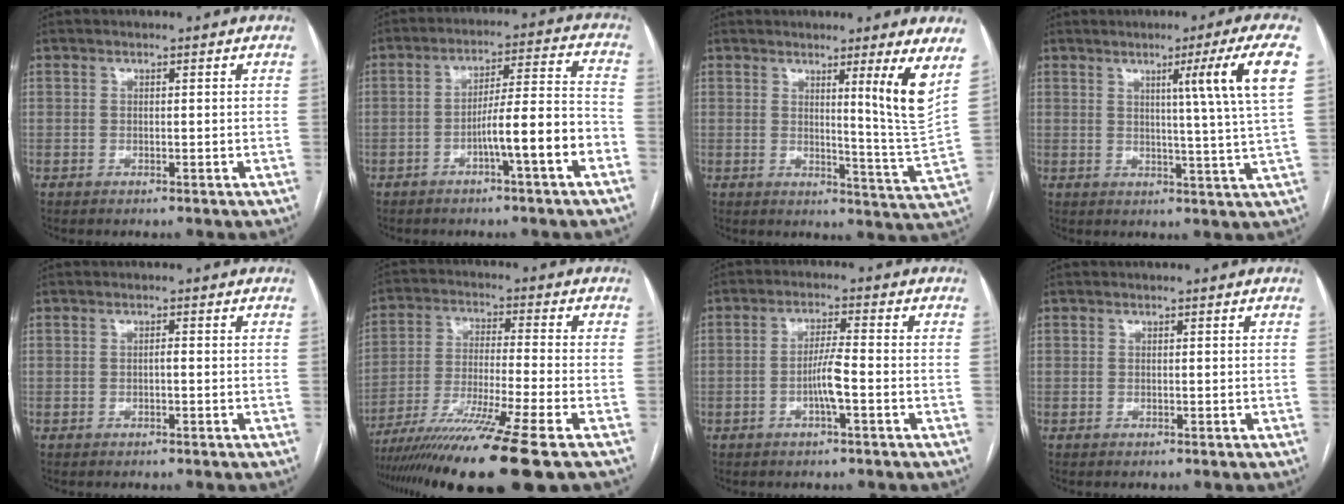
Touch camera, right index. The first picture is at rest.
{"total": 9.9, "force": [-4.3, 0.0, 9.0], "torque": [-0.141, 0.020, -0.066]}
{"total": 8.3, "force": [3.9, -2.6, 6.8], "torque": [-0.090, -0.032, 0.056]}
{"total": 10.3, "force": [3.8, -3.1, 9.1], "torque": [-0.127, -0.010, 0.056]}
{"total": 0.5, "force": [-0.2, 0.0, 0.5], "torque": [-0.009, 0.002, -0.003]}
{"total": 16.6, "force": [-12.0, -1.8, 11.3], "torque": [-0.195, -0.048, -0.207]}
{"total": 4.4, "force": [-1.5, 0.1, 4.1], "torque": [-0.082, 0.003, -0.028]}
{"total": 0.0}